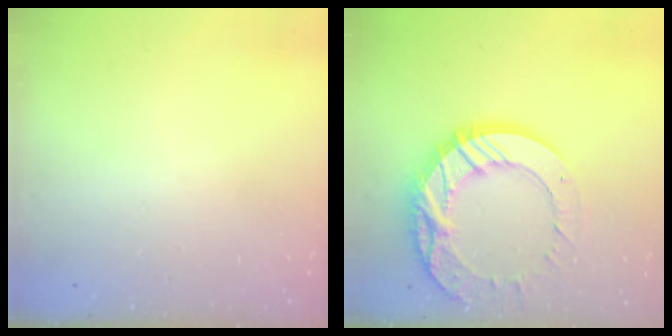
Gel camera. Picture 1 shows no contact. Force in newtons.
{"total": 17.7, "press": 17.6, "slide": 1.5}